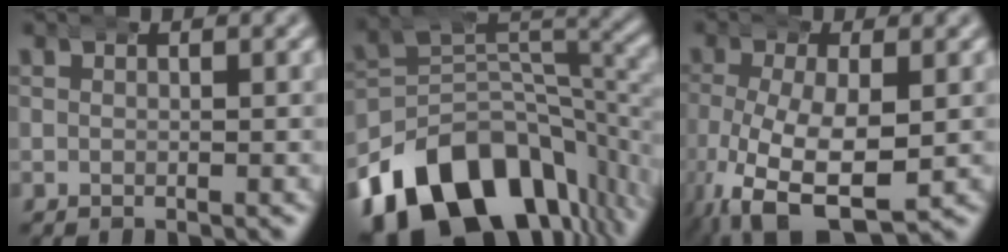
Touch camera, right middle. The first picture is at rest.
{"total": 18.2, "force": [-9.7, 10.8, 11.0], "torque": [-0.171, -0.038, -0.142]}
{"total": 10.0, "force": [-3.8, 5.3, 7.6], "torque": [-0.157, -0.038, -0.041]}